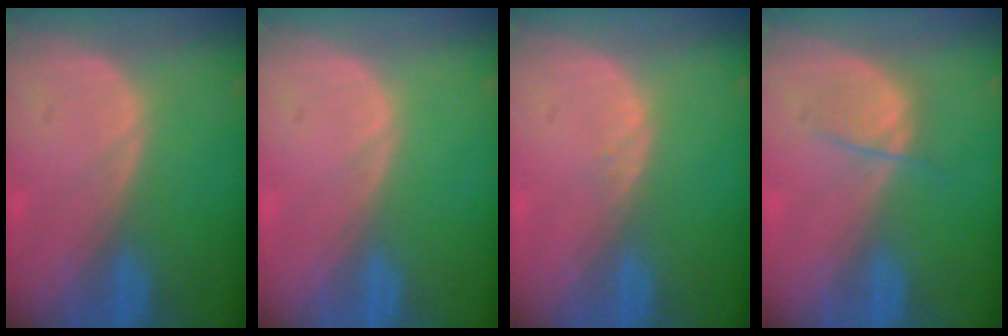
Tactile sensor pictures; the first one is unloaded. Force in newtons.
{"total": 0.0}
{"total": 0.7, "press": 0.6, "slide": 0.2}
{"total": 2.6, "press": 2.5, "slide": 0.5}